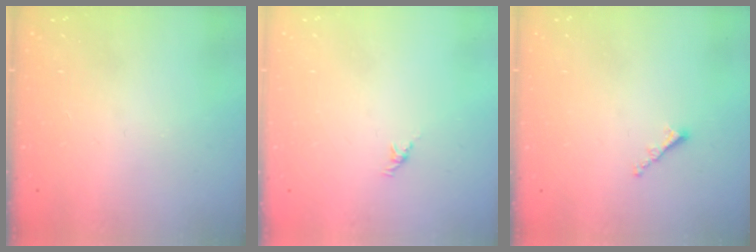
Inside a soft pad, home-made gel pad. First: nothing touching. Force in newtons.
{"total": 2.1, "press": 2.0, "slide": 0.7}
{"total": 1.0, "press": 0.9, "slide": 0.4}